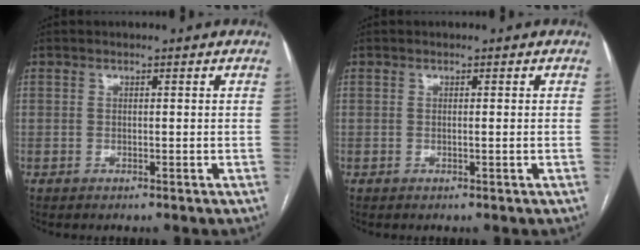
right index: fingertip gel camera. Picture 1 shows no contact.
{"total": 0.0}